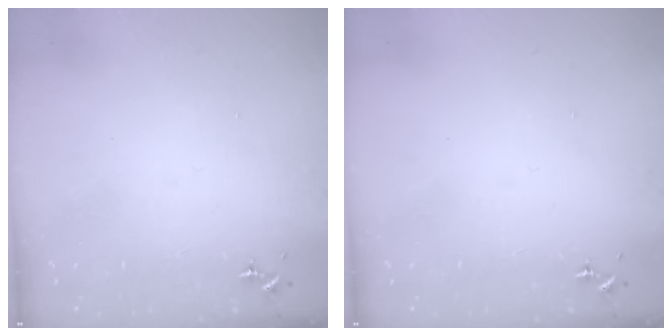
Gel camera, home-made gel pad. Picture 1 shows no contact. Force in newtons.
{"total": 0.0}